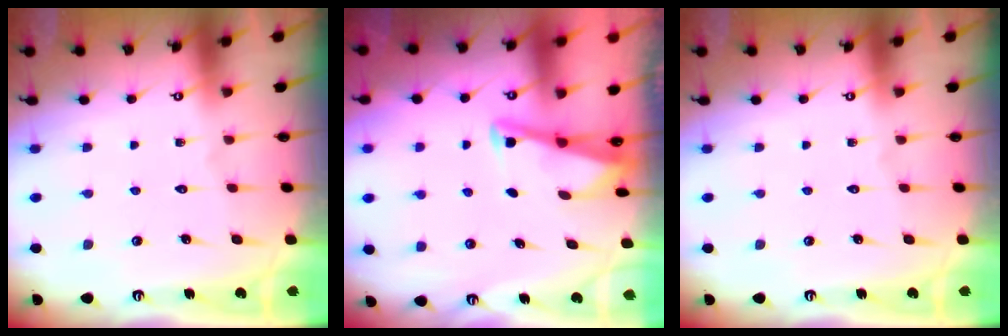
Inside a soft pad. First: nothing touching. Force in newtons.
{"total": 2.9, "press": 2.9, "slide": 0.3}
{"total": 0.0}